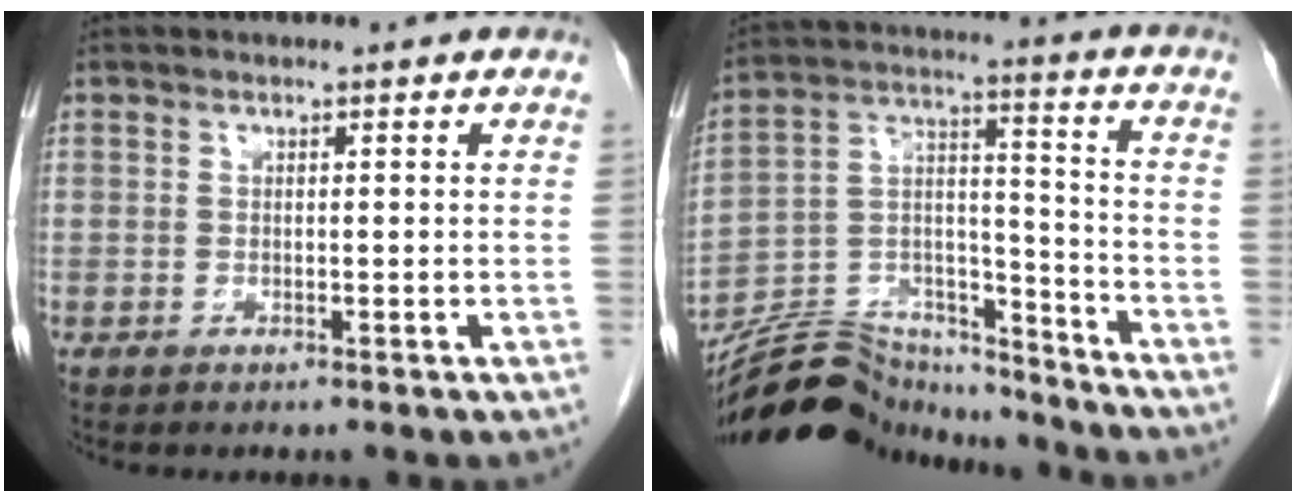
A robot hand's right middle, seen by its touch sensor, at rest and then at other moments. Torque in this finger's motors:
{"motor_torque": [0.98, -1.16, 0.55, 0.14]}